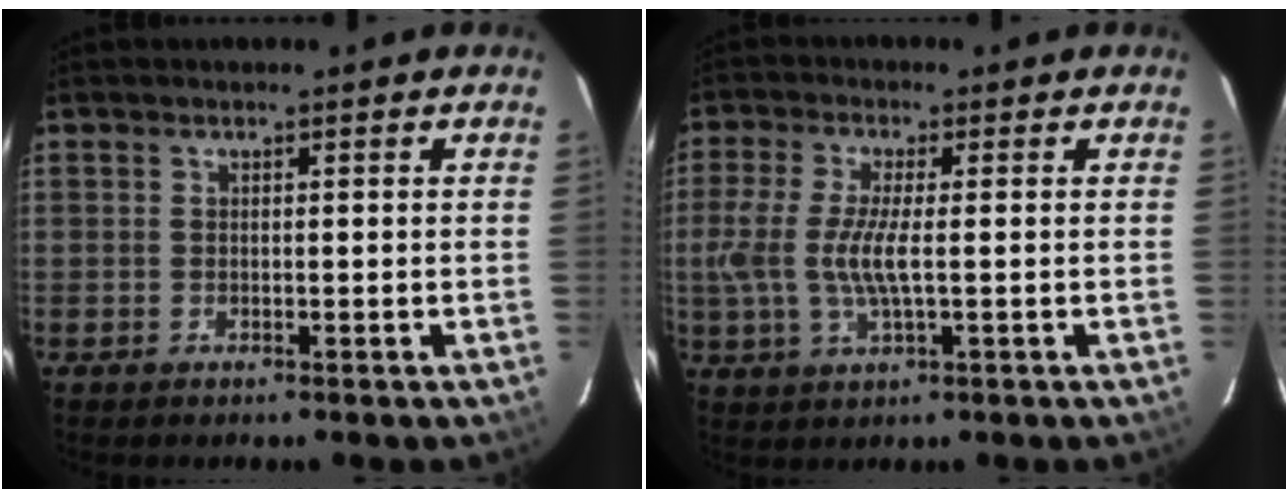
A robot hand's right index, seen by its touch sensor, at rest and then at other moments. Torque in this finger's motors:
{"motor_torque": [1.10, -0.44, 0.71, 0.21]}